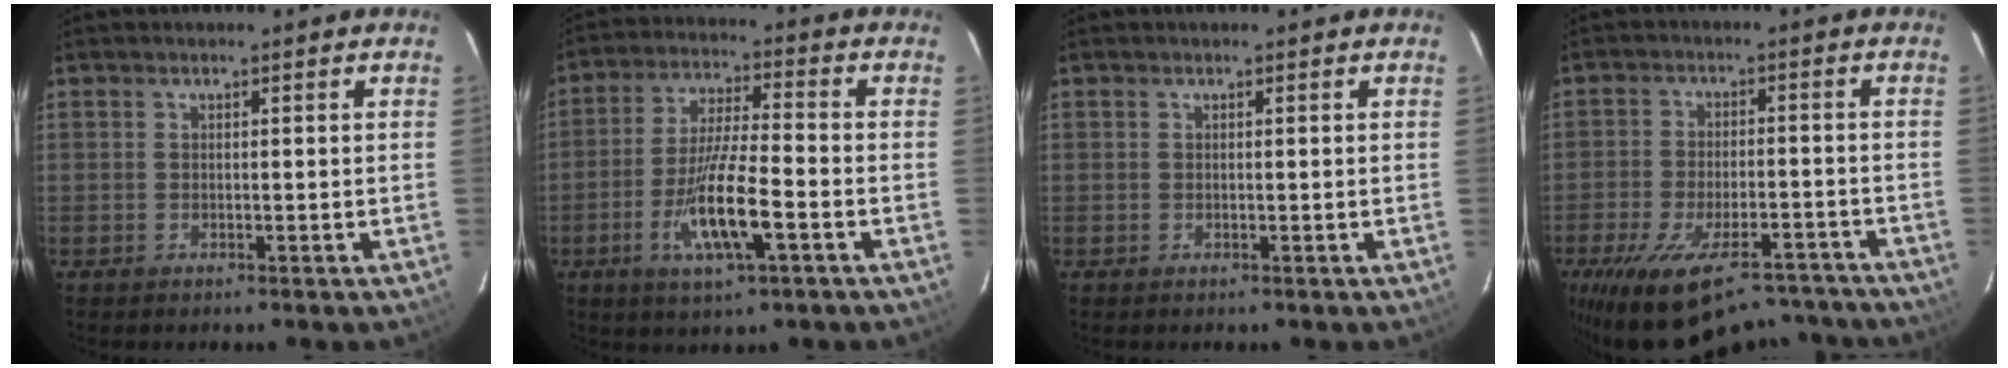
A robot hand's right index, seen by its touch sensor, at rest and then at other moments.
{"total": 11.5, "force": [-4.4, 2.0, 10.4], "torque": [-0.209, -0.010, -0.081]}
{"total": 0.0}
{"total": 20.7, "force": [-16.6, 7.9, 9.5], "torque": [-0.192, -0.011, -0.231]}